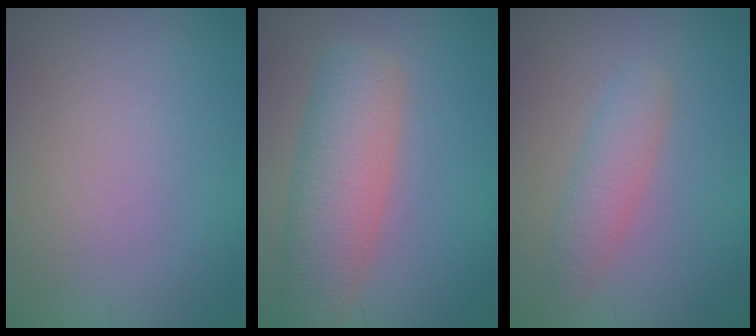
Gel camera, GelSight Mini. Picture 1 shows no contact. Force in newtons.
{"total": 6.2, "press": 6.2, "slide": 0.4}
{"total": 2.7, "press": 2.7, "slide": 0.1}